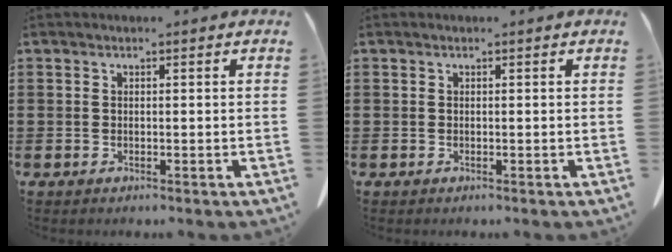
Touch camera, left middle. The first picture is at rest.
{"total": 0.0}